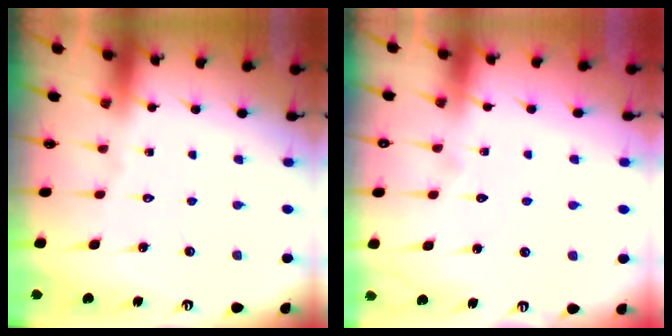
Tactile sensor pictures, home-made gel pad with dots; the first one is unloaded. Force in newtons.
{"total": 4.5, "press": 4.5, "slide": 0.4}